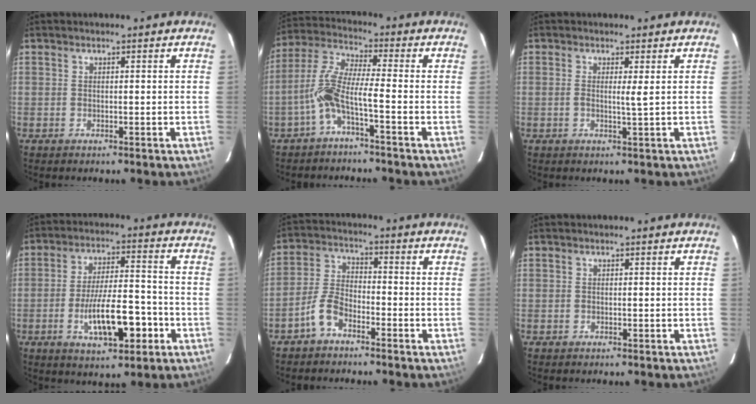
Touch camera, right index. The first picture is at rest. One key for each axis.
{"total": 7.5, "fx": -3.2, "fy": 0.3, "fz": 6.8, "tx": -0.153, "ty": 0.022, "tz": -0.070}
{"total": 1.6, "fx": 0.3, "fy": -0.3, "fz": 1.5, "tx": -0.027, "ty": -0.002, "tz": 0.003}
{"total": 11.9, "fx": -4.2, "fy": 3.5, "fz": 10.6, "tx": -0.188, "ty": 0.005, "tz": -0.066}
{"total": 5.3, "fx": -3.5, "fy": 2.4, "fz": 3.2, "tx": -0.079, "ty": 0.011, "tz": -0.073}
{"total": 0.0}